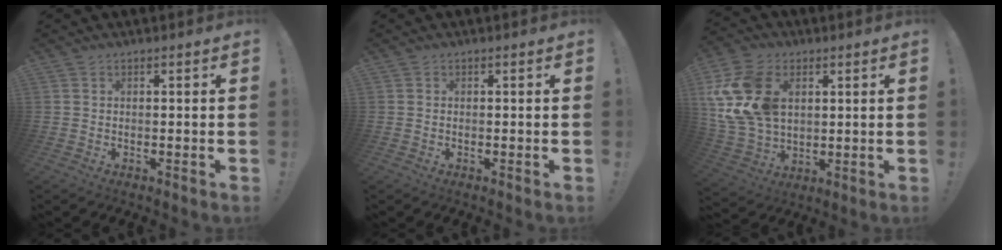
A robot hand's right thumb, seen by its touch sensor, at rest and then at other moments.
{"total": 0.0}
{"total": 19.2, "force": [5.0, 14.0, 12.2], "torque": [-0.227, -0.021, 0.099]}